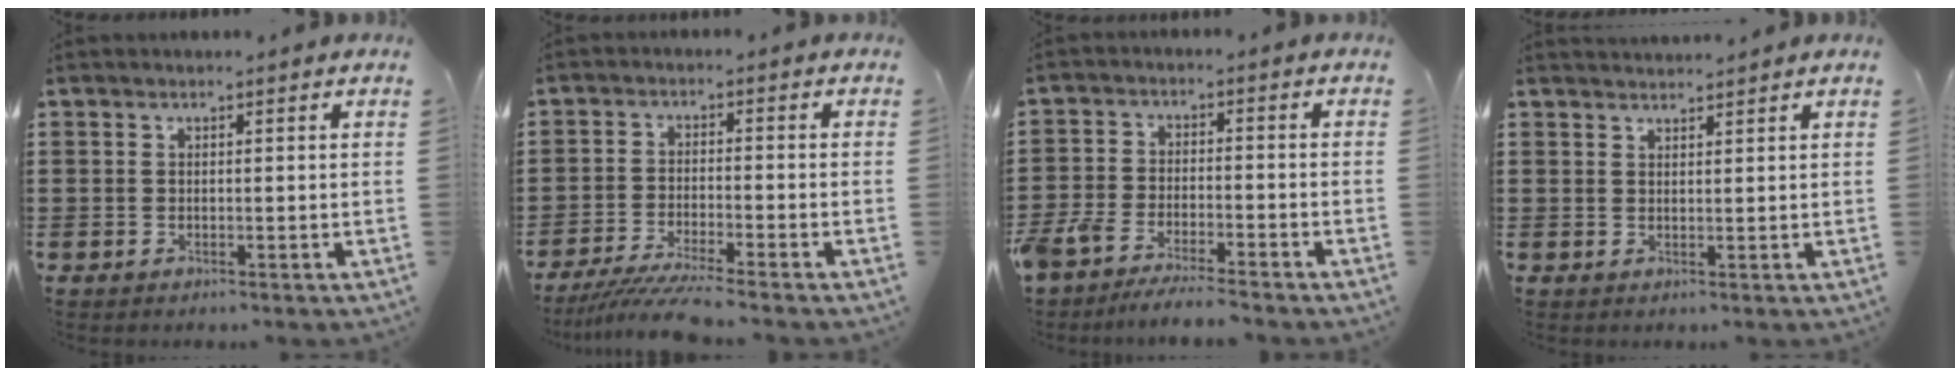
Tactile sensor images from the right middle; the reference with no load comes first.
{"total": 5.2, "force": [-4.7, -0.4, 2.1], "torque": [-0.048, -0.021, -0.089]}
{"total": 5.6, "force": [-5.3, 0.8, 1.7], "torque": [-0.053, -0.006, -0.111]}
{"total": 1.7, "force": [1.7, 0.1, 0.0], "torque": [-0.003, 0.003, 0.032]}